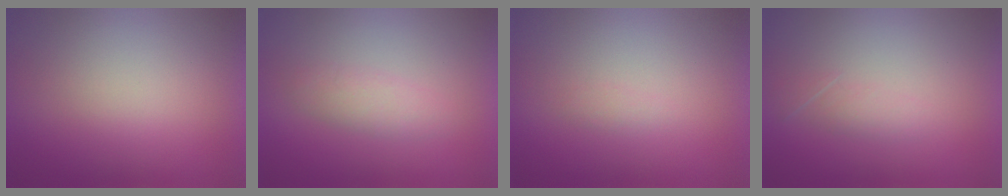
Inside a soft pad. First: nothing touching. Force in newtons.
{"total": 2.3}
{"total": 1.0}
{"total": 1.7}